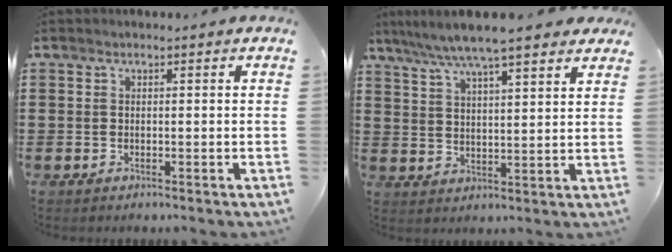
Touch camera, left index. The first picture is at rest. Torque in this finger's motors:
{"motor_torque": [2.14, 0.00, 1.05, 0.21]}